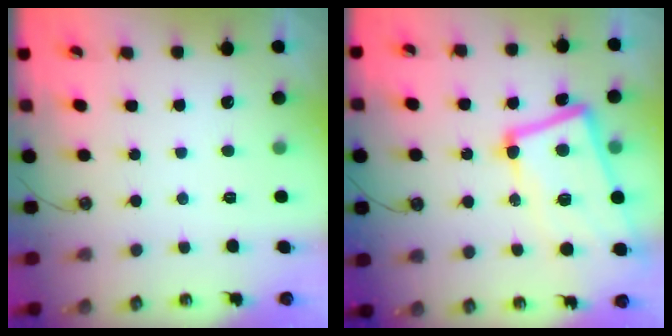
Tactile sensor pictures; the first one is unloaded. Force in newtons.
{"total": 11.9, "press": 11.7, "slide": 2.4}